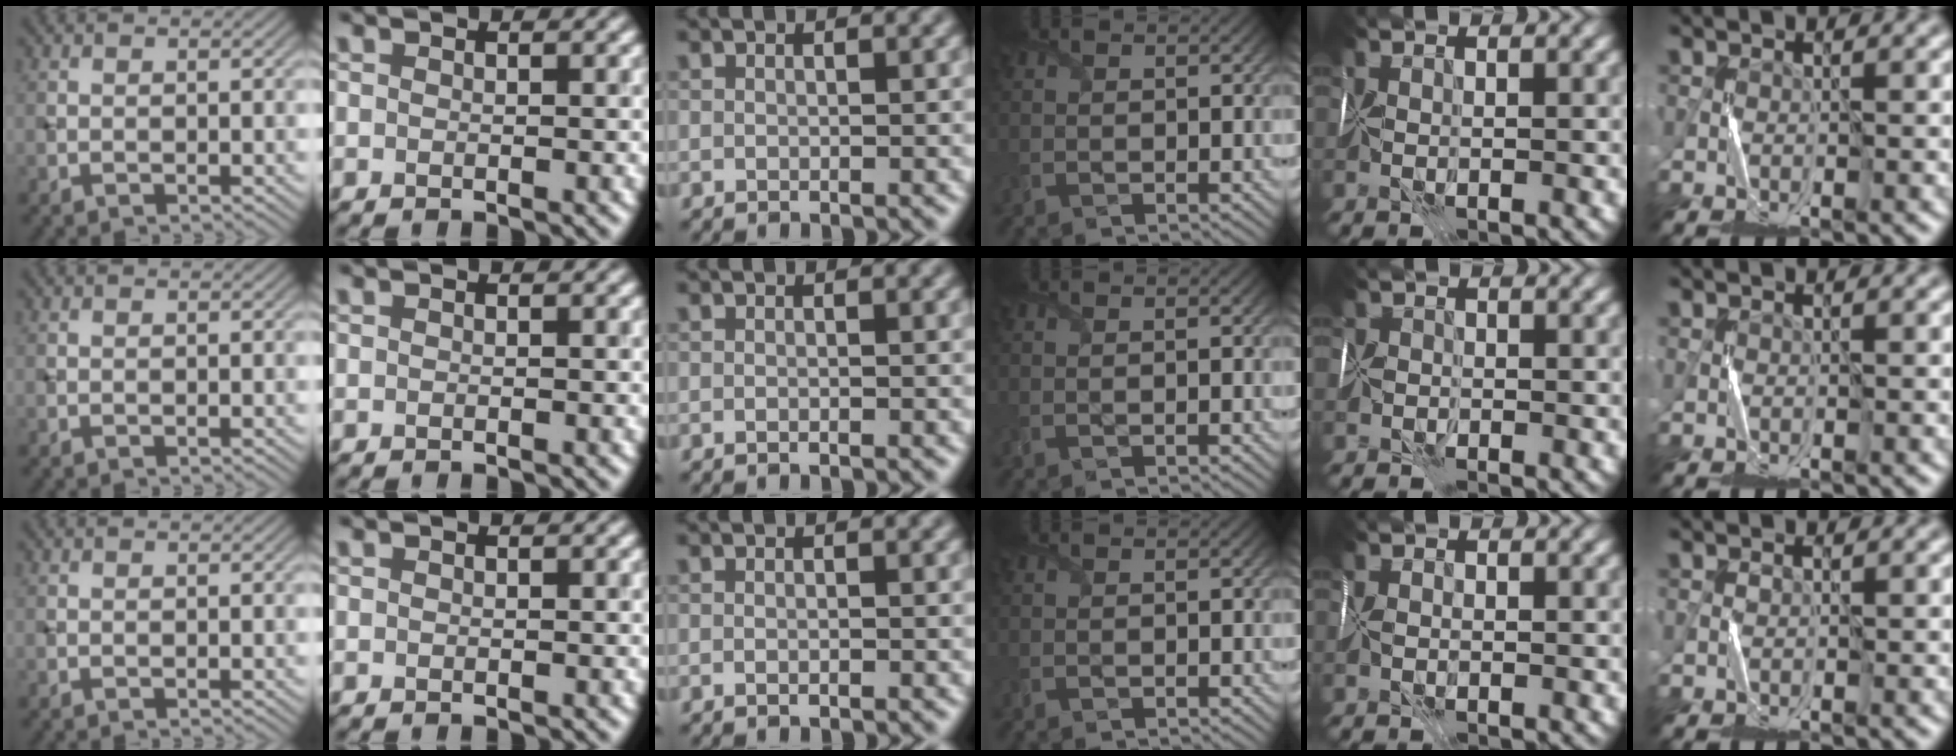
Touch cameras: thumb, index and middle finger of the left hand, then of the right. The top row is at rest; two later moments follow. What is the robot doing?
{"motion": "fold", "object": "map"}